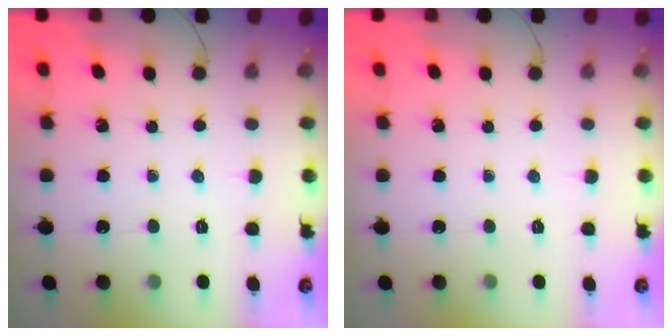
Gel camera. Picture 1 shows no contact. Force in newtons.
{"total": 0.0}